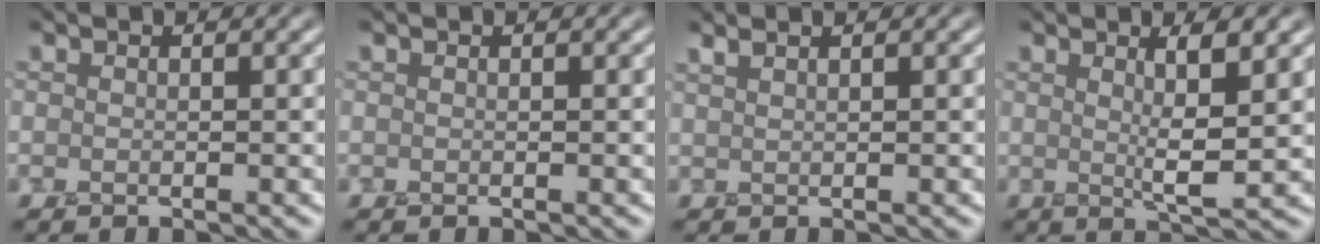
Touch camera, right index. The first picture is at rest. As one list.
[{"total": 0.0}, {"total": 1.1, "force": [1.0, 0.2, 0.5], "torque": [-0.014, 0.003, 0.020]}, {"total": 3.6, "force": [1.2, 0.7, 3.3], "torque": [-0.054, -0.010, 0.021]}]